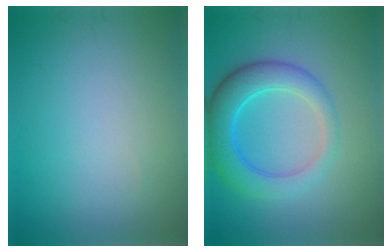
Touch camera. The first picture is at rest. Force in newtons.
{"total": 5.5, "press": 5.5, "slide": 0.2}